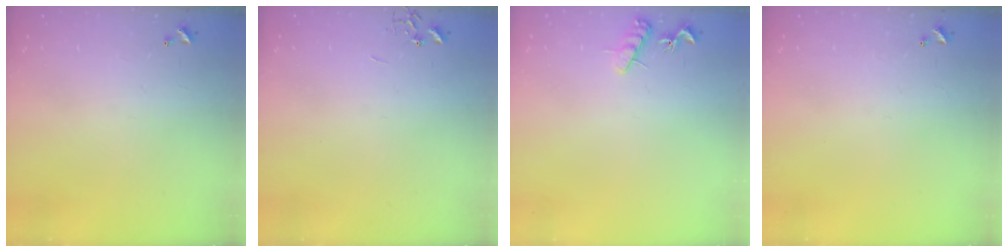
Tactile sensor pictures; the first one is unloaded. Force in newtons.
{"total": 0.0}
{"total": 8.1, "press": 8.1, "slide": 0.6}
{"total": 0.0}